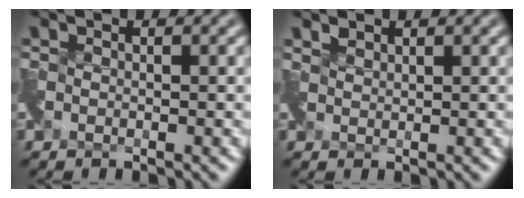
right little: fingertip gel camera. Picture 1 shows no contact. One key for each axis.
{"total": 1.1, "fx": 1.0, "fy": 0.0, "fz": -0.3, "tx": 0.000, "ty": 0.004, "tz": 0.027}